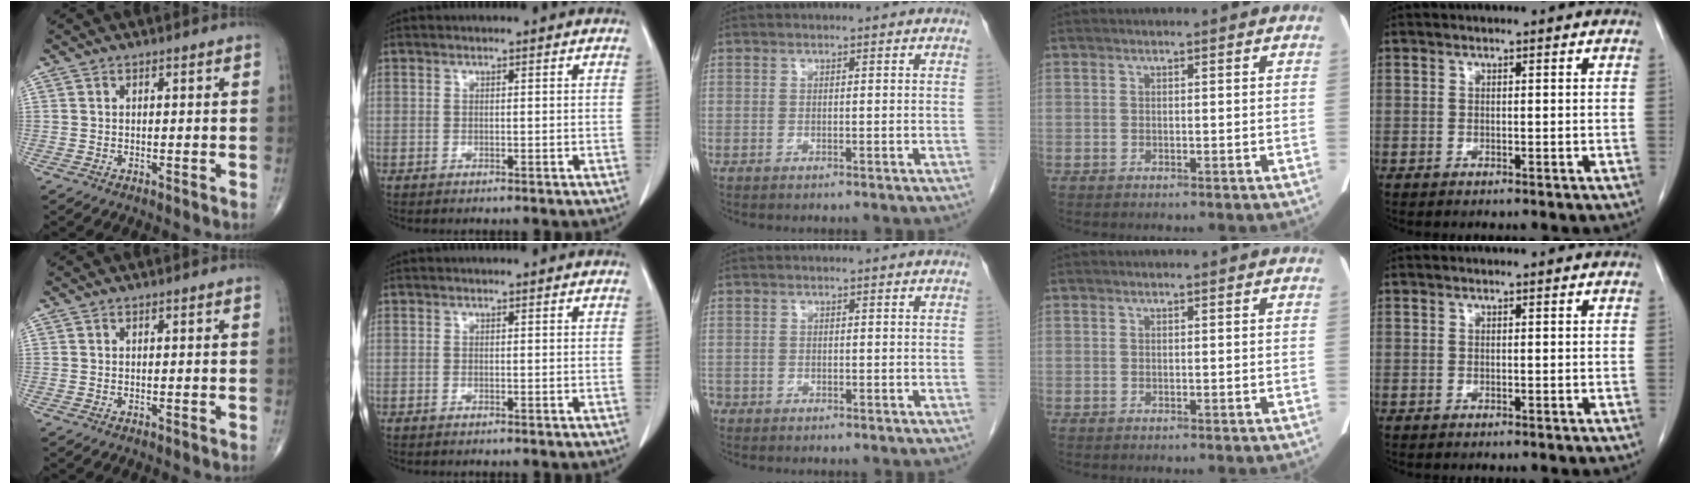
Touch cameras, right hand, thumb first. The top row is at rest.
{"middle": {"total": 1.8, "force": [-1.3, 1.2, 0.3], "torque": [-0.011, 0.000, -0.025]}}